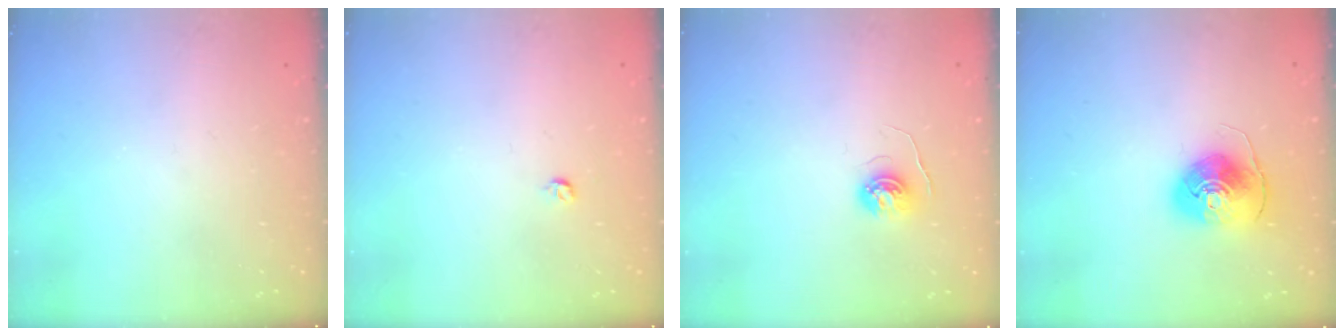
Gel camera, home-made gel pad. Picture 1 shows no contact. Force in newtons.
{"total": 3.2, "press": 3.2, "slide": 0.4}
{"total": 5.0, "press": 5.0, "slide": 0.4}
{"total": 8.3, "press": 8.3, "slide": 0.5}